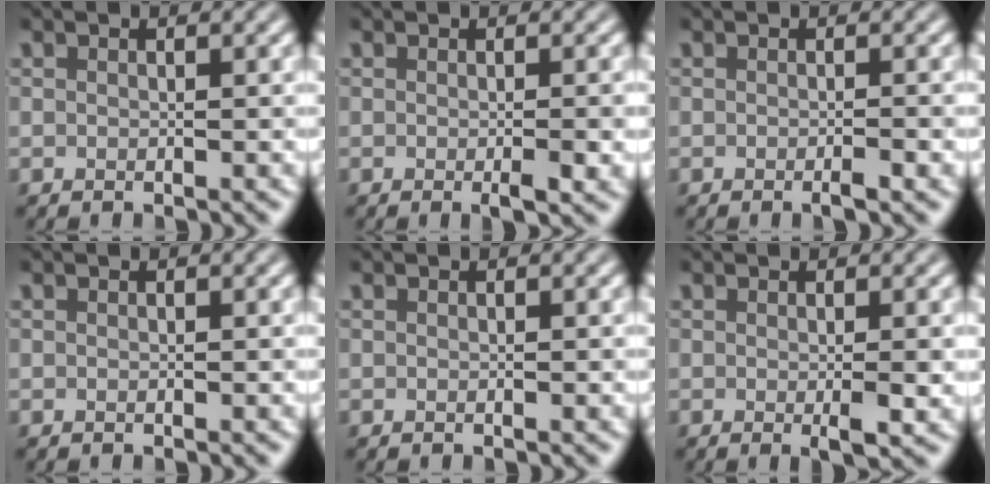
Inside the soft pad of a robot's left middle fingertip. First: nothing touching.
{"total": 2.5, "force": [-0.5, 0.4, 2.4], "torque": [-0.030, -0.003, -0.006]}
{"total": 1.3, "force": [-0.5, 0.1, 1.2], "torque": [-0.016, -0.003, -0.011]}
{"total": 0.0}
{"total": 0.0}
{"total": 2.3, "force": [-0.2, 0.4, 2.3], "torque": [-0.030, -0.007, -0.003]}